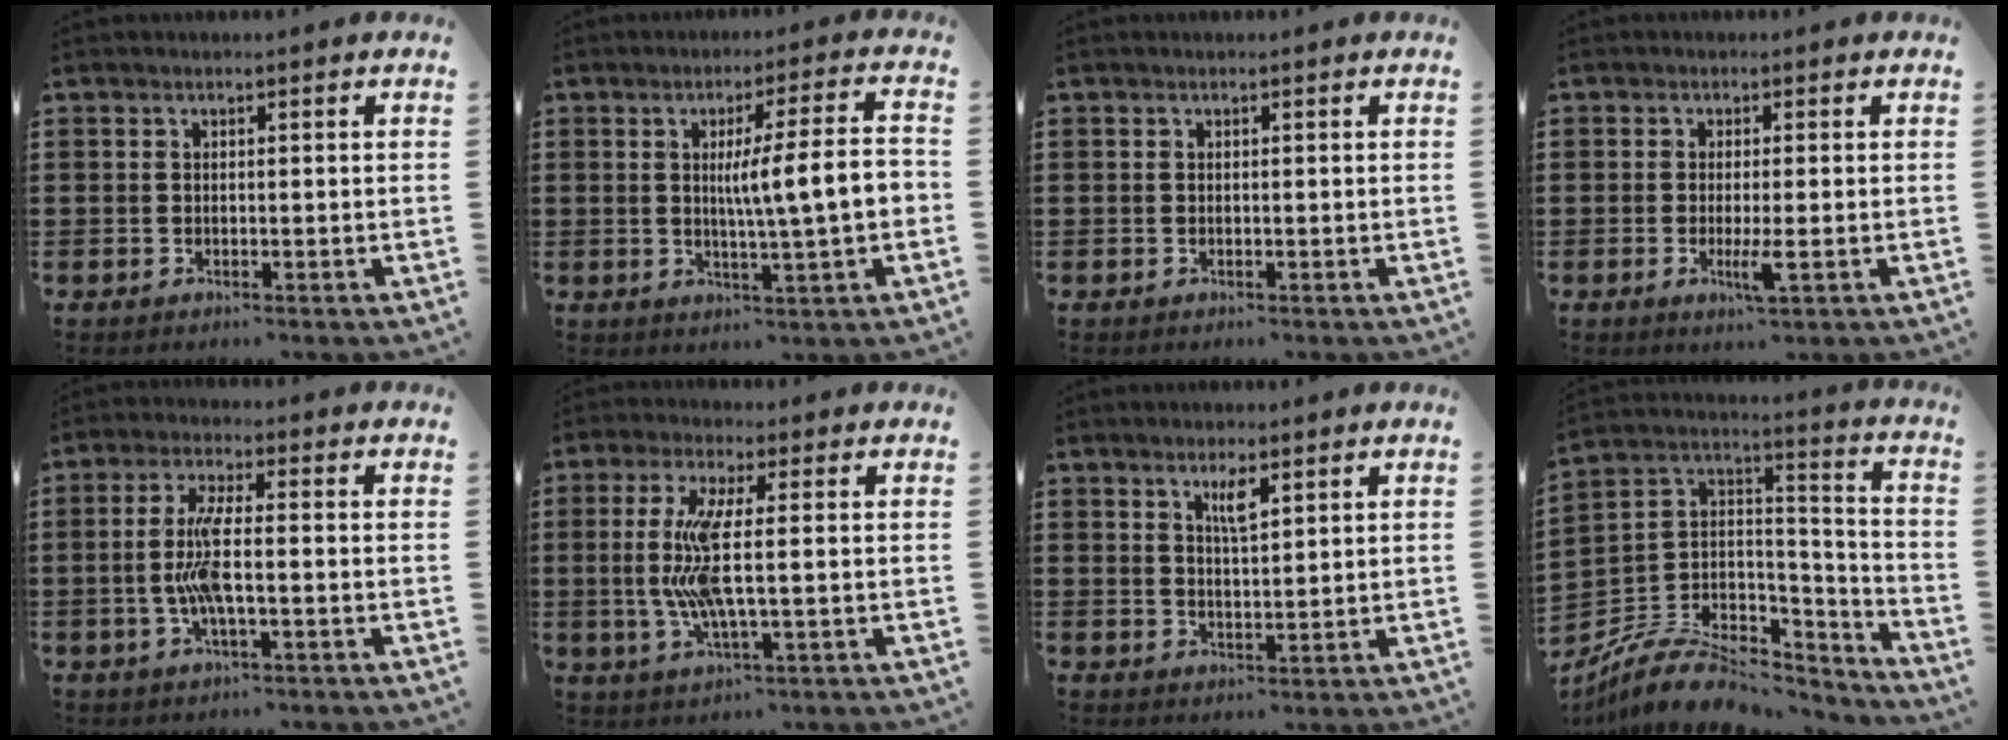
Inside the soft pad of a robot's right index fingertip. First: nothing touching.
{"total": 8.7, "force": [0.3, 0.4, 8.7], "torque": [-0.147, -0.005, -0.003]}
{"total": 0.0}
{"total": 3.4, "force": [-1.0, 0.1, 3.3], "torque": [-0.069, -0.016, -0.021]}
{"total": 6.3, "force": [-1.2, 1.3, 6.0], "torque": [-0.134, -0.008, -0.030]}
{"total": 9.1, "force": [0.1, 1.3, 9.0], "torque": [-0.204, -0.023, -0.009]}
{"total": 3.3, "force": [1.9, 0.8, 2.6], "torque": [-0.048, 0.001, 0.030]}
{"total": 9.2, "force": [-6.4, 5.1, 4.2], "torque": [-0.083, 0.020, -0.116]}